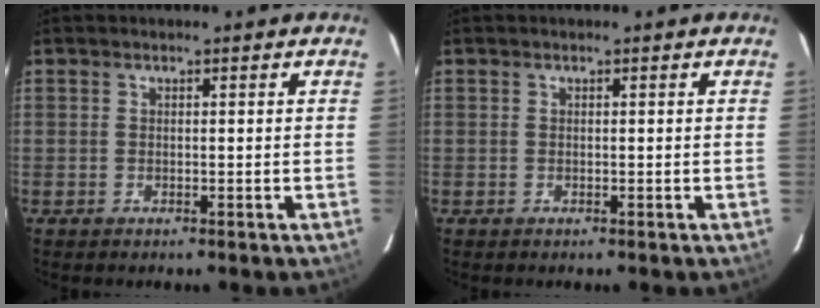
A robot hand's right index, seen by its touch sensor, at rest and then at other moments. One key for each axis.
{"total": 0.0}